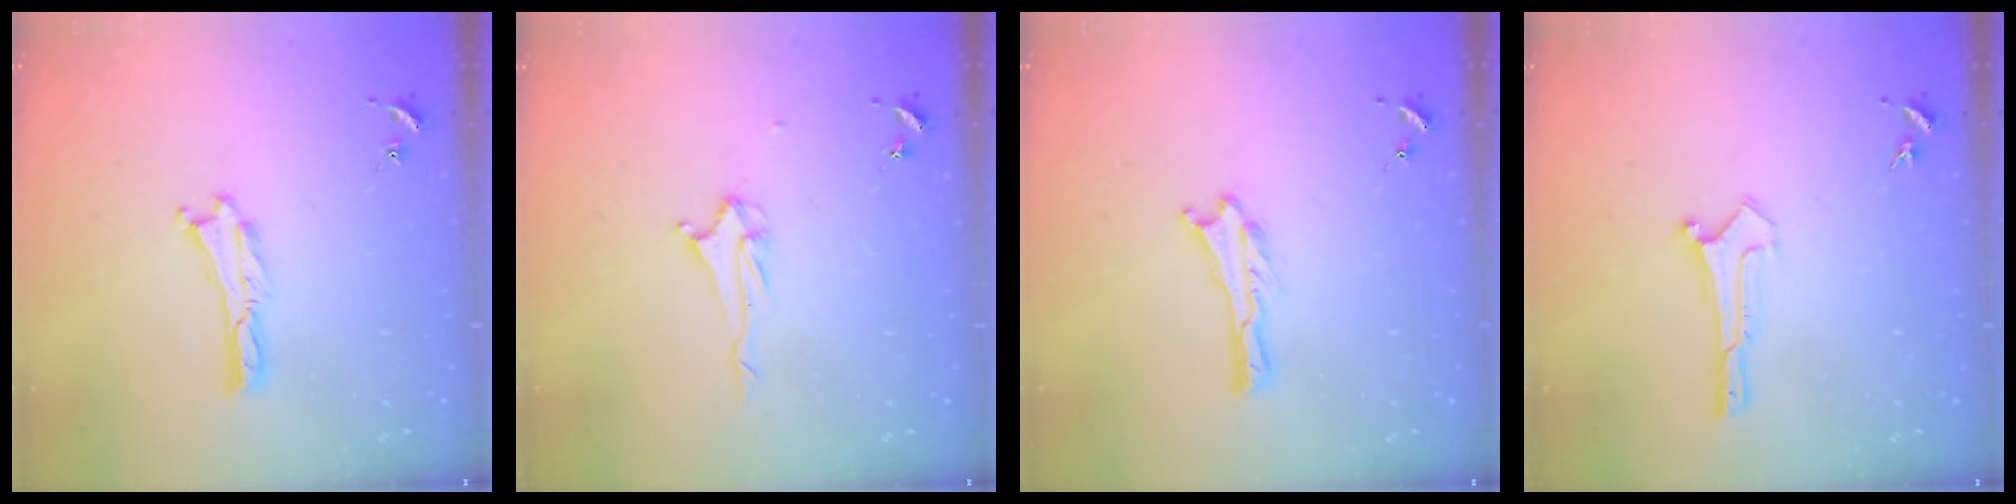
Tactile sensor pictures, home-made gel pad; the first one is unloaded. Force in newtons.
{"total": 2.2, "press": 2.2, "slide": 0.3}
{"total": 0.0}
{"total": 0.0}